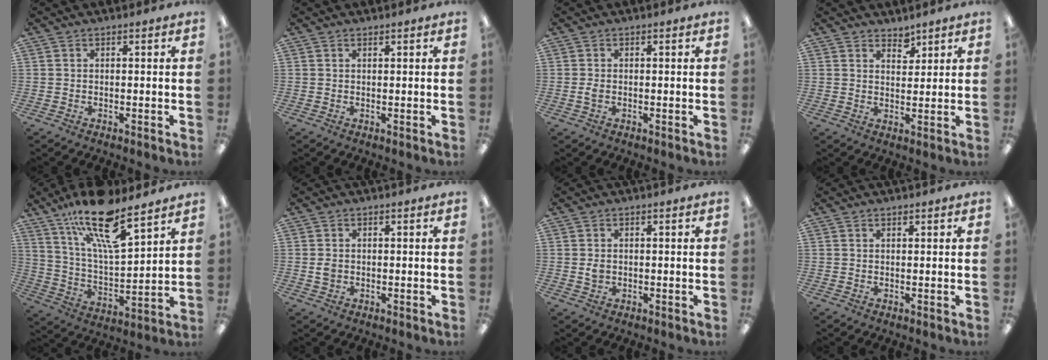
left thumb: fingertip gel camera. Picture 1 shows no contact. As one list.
[{"total": 0.6, "force": [0.5, 0.1, 0.1], "torque": [-0.001, 0.000, 0.010]}, {"total": 1.4, "force": [-0.2, 0.8, 1.1], "torque": [-0.021, 0.003, -0.005]}, {"total": 3.6, "force": [3.2, 1.6, 0.4], "torque": [0.009, -0.025, 0.056]}, {"total": 19.5, "force": [13.7, 6.1, 12.4], "torque": [-0.211, -0.084, 0.230]}, {"total": 1.8, "force": [0.0, 1.5, 1.1], "torque": [-0.022, 0.004, 0.000]}, {"total": 1.9, "force": [0.1, 1.5, 1.1], "torque": [-0.015, 0.001, 0.000]}, {"total": 0.7, "force": [0.6, 0.2, 0.1], "torque": [-0.002, 0.000, 0.012]}]